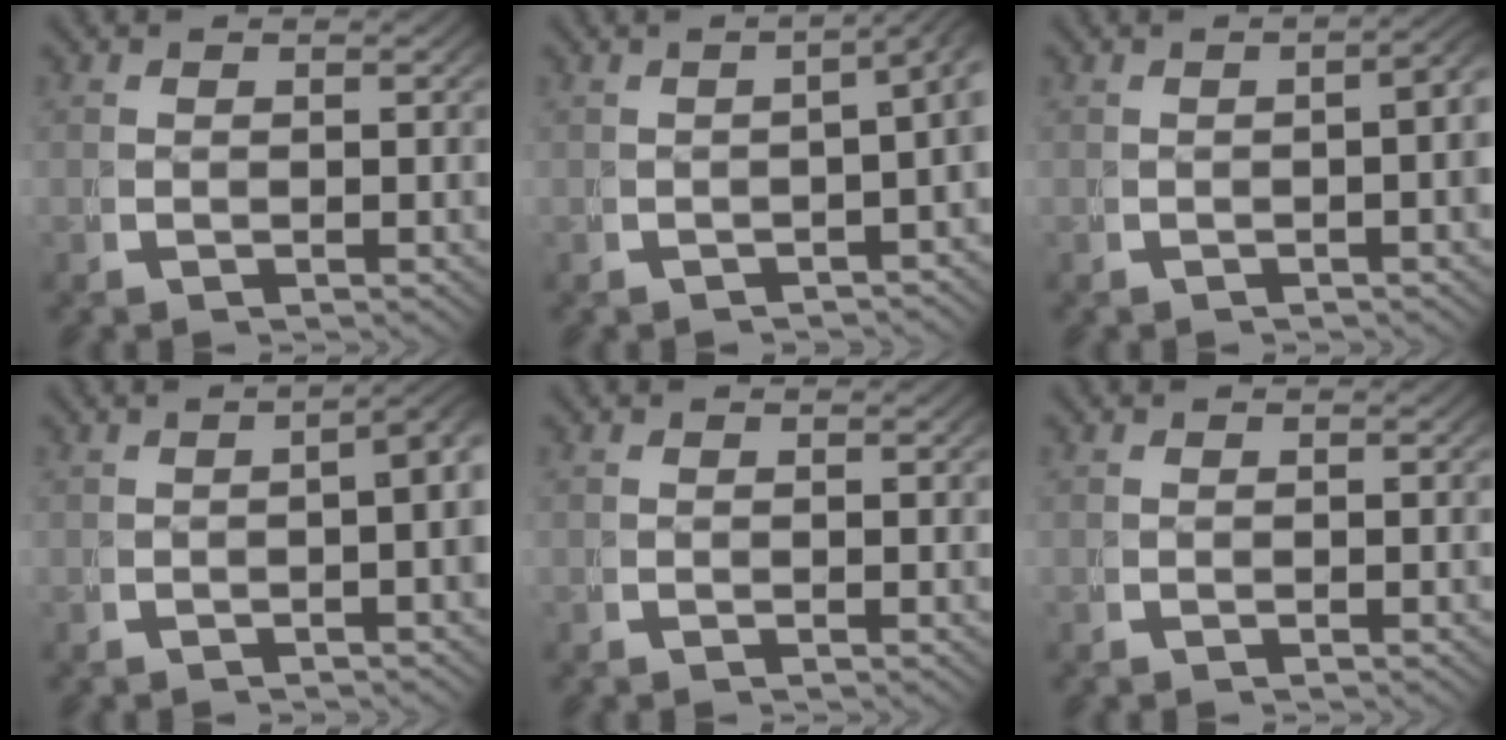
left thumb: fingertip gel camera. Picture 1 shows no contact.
{"total": 5.5, "force": [-0.2, 3.1, 4.6], "torque": [-0.047, 0.023, -0.015]}
{"total": 4.1, "force": [-0.3, 1.3, 3.9], "torque": [-0.043, 0.010, -0.006]}
{"total": 5.1, "force": [0.3, 2.0, 4.7], "torque": [-0.053, 0.014, -0.003]}
{"total": 0.0}
{"total": 0.0}